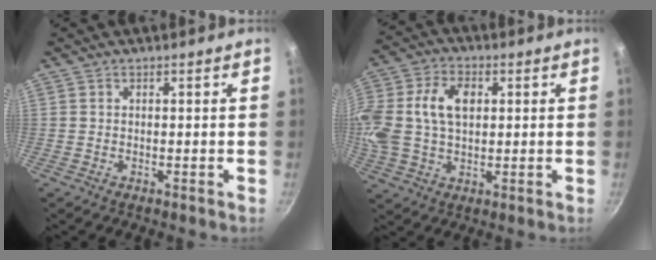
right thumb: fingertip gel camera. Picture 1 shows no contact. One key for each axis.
{"total": 17.8, "fx": 3.0, "fy": 12.3, "fz": 12.5, "tx": -0.277, "ty": 0.032, "tz": 0.050}